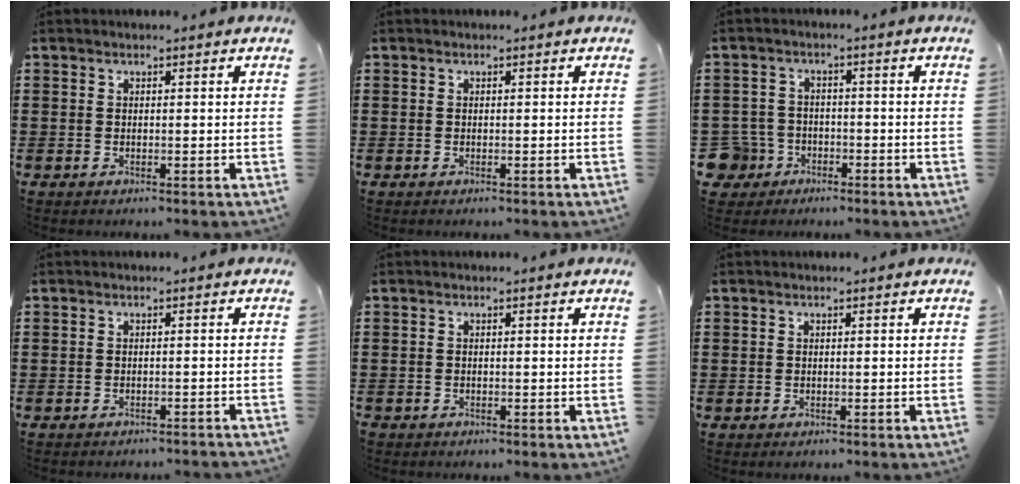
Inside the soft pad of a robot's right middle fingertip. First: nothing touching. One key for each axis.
{"total": 0.0}
{"total": 5.0, "fx": -2.7, "fy": 3.9, "fz": 1.5, "tx": -0.068, "ty": -0.004, "tz": -0.061}
{"total": 1.0, "fx": -1.0, "fy": -0.1, "fz": -0.1, "tx": -0.002, "ty": 0.001, "tz": -0.021}
{"total": 0.7, "fx": -0.6, "fy": 0.3, "fz": 0.0, "tx": -0.001, "ty": -0.003, "tz": -0.013}
{"total": 0.5, "fx": -0.2, "fy": 0.5, "fz": 0.0, "tx": 0.000, "ty": 0.005, "tz": -0.006}